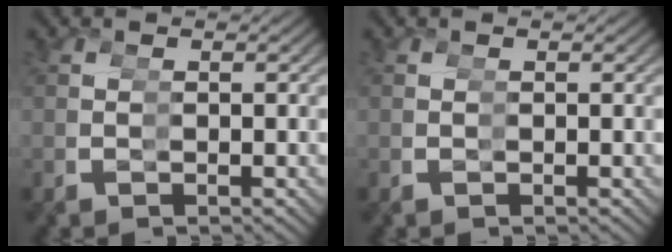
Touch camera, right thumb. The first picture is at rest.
{"total": 0.0}